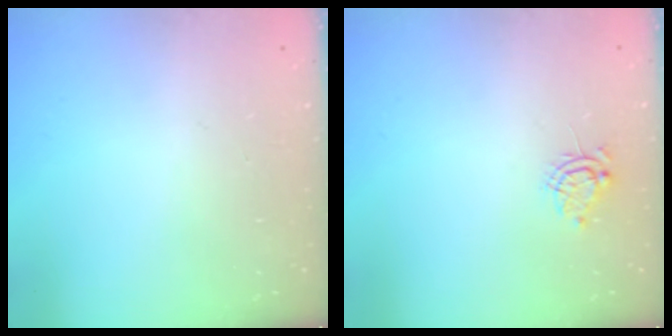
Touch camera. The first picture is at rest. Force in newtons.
{"total": 6.1, "press": 6.0, "slide": 1.0}